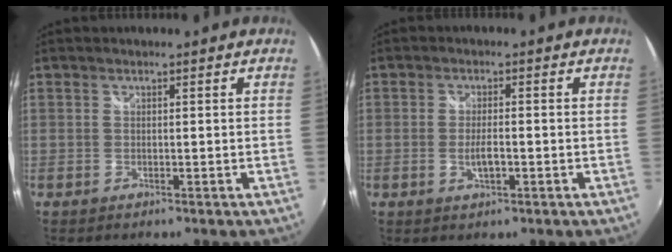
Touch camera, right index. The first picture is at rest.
{"total": 3.2, "force": [-1.0, 1.1, 2.9], "torque": [-0.055, -0.005, -0.016]}